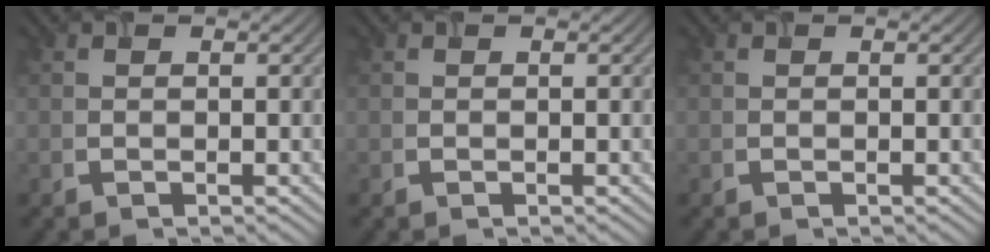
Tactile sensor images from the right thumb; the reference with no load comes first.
{"total": 0.0}
{"total": 0.0}